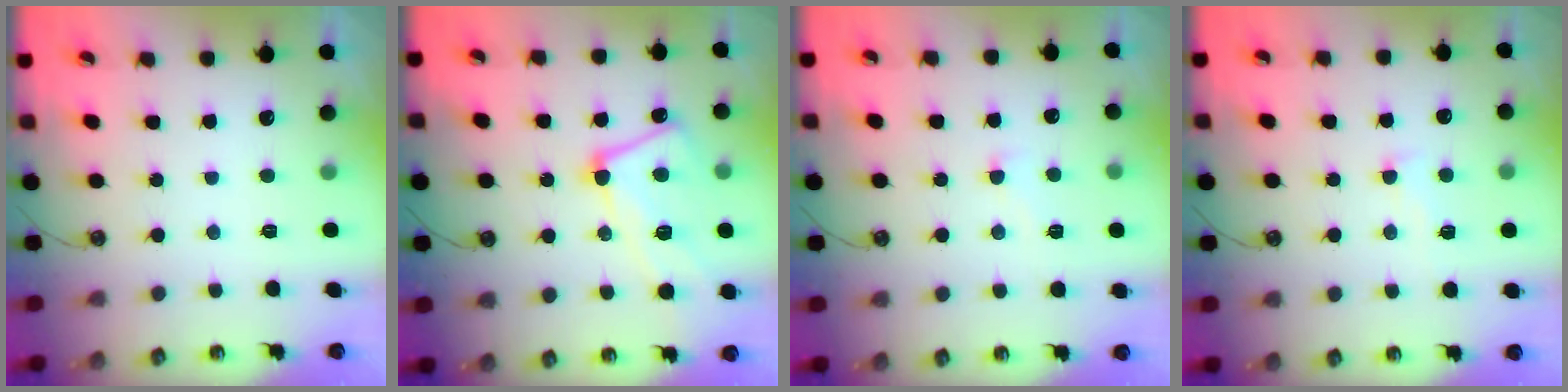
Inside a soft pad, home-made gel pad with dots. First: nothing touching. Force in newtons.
{"total": 10.3, "press": 10.2, "slide": 1.2}
{"total": 3.2, "press": 3.1, "slide": 0.7}
{"total": 0.9, "press": 0.6, "slide": 0.7}